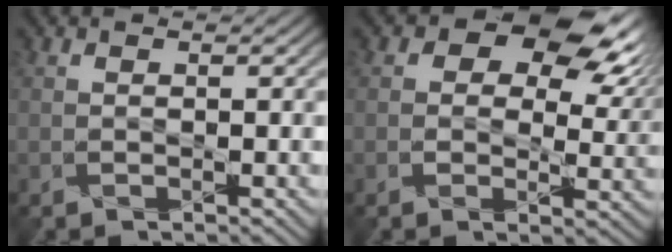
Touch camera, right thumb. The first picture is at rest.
{"total": 11.9, "force": [5.8, 7.6, 7.1], "torque": [-0.096, -0.004, 0.085]}